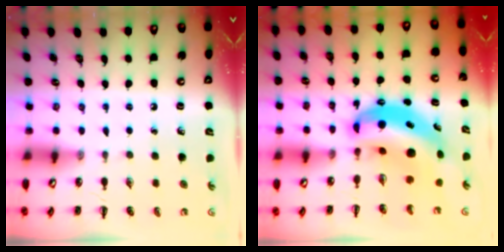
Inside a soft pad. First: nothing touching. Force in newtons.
{"total": 10.2, "press": 10.0, "slide": 2.2}